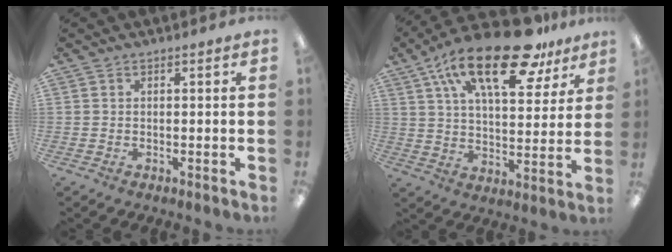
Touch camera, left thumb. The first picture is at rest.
{"total": 23.5, "force": [14.5, 9.6, 15.8], "torque": [-0.257, -0.068, 0.243]}